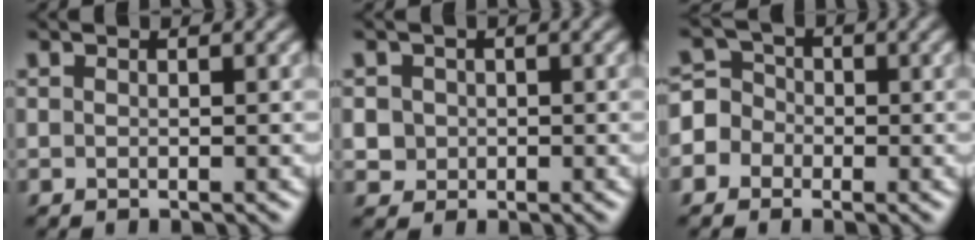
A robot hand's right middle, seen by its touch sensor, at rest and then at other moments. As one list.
[{"total": 2.3, "force": [0.2, 2.2, 0.6], "torque": [-0.005, 0.005, 0.010]}, {"total": 4.5, "force": [-1.6, 4.1, 0.7], "torque": [0.010, 0.013, -0.050]}]